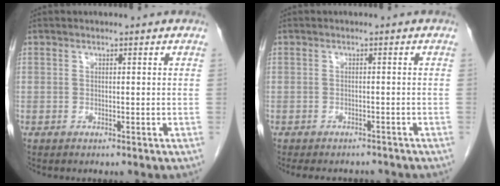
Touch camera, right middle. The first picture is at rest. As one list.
[{"total": 7.6, "force": [-6.8, 2.5, 2.3], "torque": [-0.029, -0.003, -0.084]}]